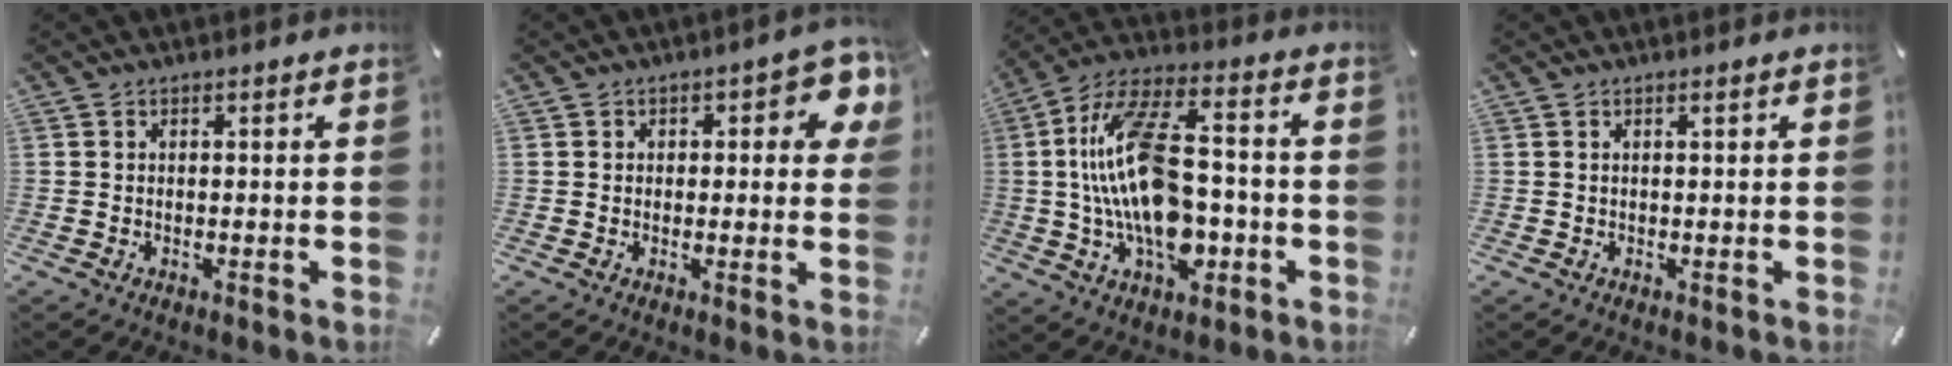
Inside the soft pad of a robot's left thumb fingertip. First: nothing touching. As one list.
[{"total": 5.7, "force": [1.9, 3.3, 4.3], "torque": [-0.046, 0.000, 0.025]}, {"total": 20.2, "force": [-2.1, 11.0, 16.9], "torque": [-0.345, 0.006, -0.039]}, {"total": 0.6, "force": [0.3, 0.0, 0.5], "torque": [-0.010, 0.001, 0.004]}]